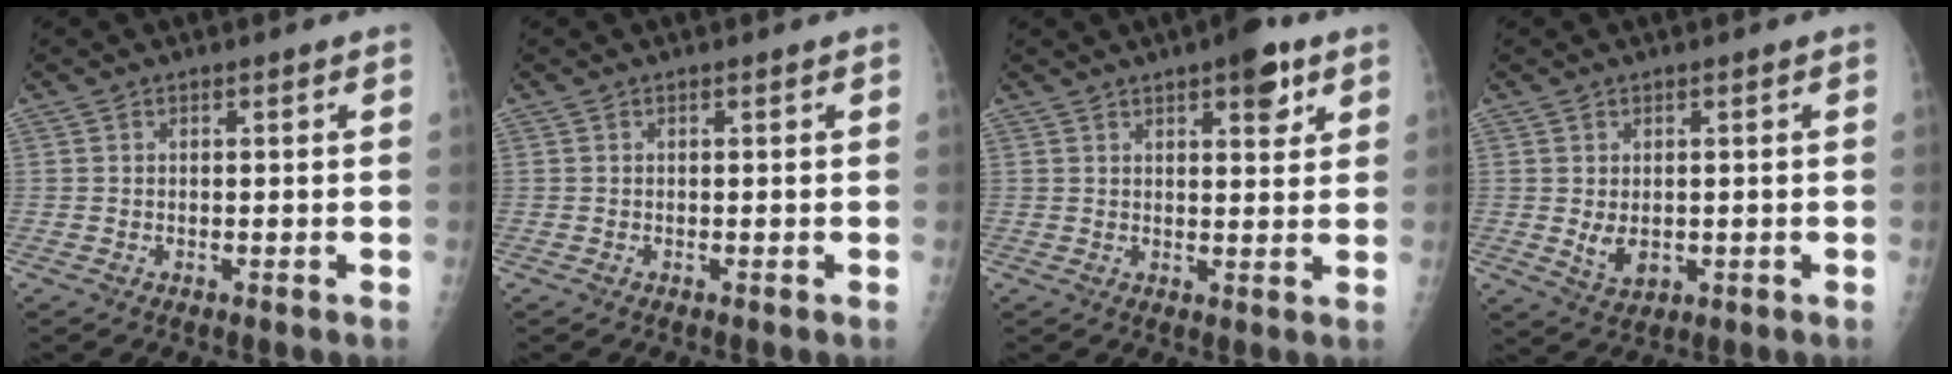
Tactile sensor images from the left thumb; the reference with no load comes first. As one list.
[{"total": 0.0}, {"total": 6.7, "force": [3.7, 2.4, 4.9], "torque": [-0.048, -0.014, 0.045]}, {"total": 3.8, "force": [-0.1, 2.6, 2.8], "torque": [-0.039, -0.009, 0.009]}]